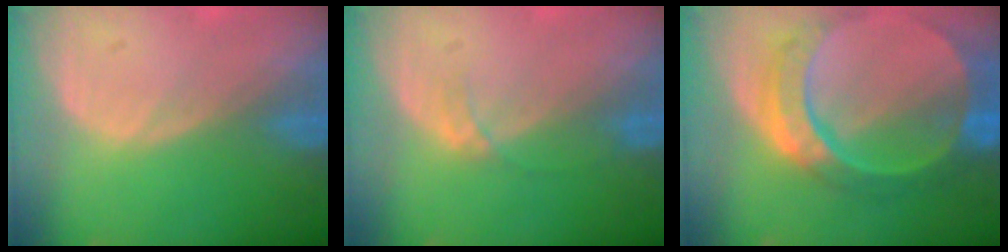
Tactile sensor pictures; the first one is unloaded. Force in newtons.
{"total": 1.3, "press": 1.3, "slide": 0.1}
{"total": 10.8, "press": 9.1, "slide": 5.8}